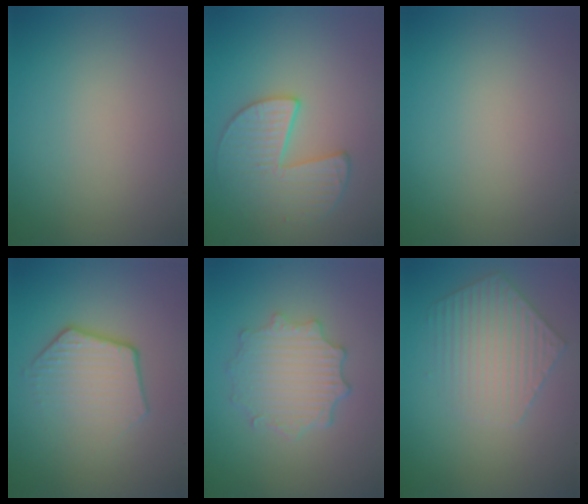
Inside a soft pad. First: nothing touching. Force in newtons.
{"total": 3.6, "press": 3.5, "slide": 0.6}
{"total": 0.0}
{"total": 3.8, "press": 2.9, "slide": 2.5}
{"total": 4.5, "press": 3.7, "slide": 2.7}
{"total": 3.4, "press": 3.3, "slide": 0.7}